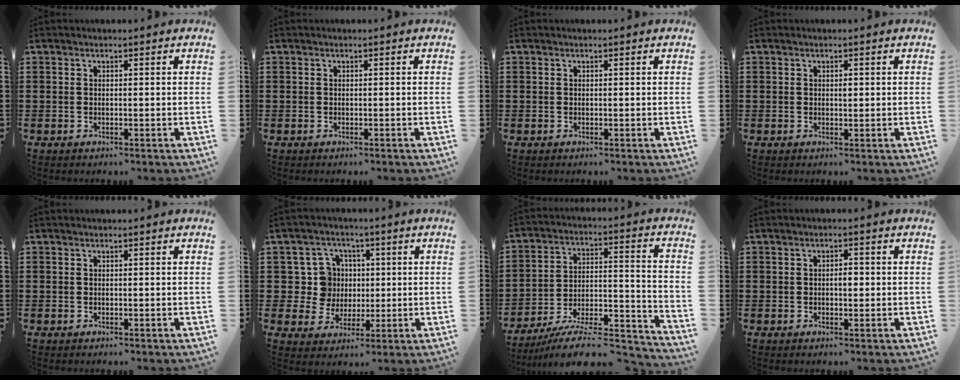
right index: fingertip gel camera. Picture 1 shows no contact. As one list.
[{"total": 0.0}, {"total": 0.0}, {"total": 0.9, "force": [0.2, 0.5, 0.7], "torque": [-0.007, -0.003, 0.002]}, {"total": 0.0}, {"total": 7.9, "force": [1.3, 7.4, 2.4], "torque": [-0.073, 0.017, 0.029]}, {"total": 10.1, "force": [-8.8, 2.1, 4.5], "torque": [-0.065, 0.021, -0.169]}, {"total": 1.9, "force": [-0.1, 0.9, 1.7], "torque": [-0.033, 0.004, -0.004]}]